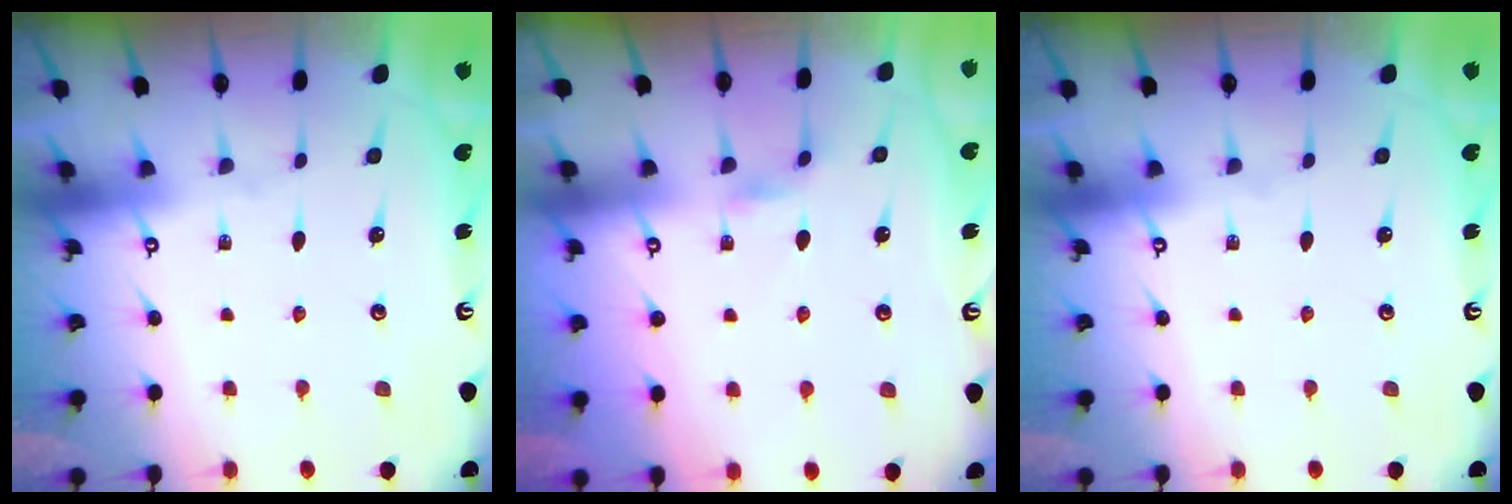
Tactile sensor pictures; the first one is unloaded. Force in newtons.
{"total": 1.7, "press": 1.7, "slide": 0.4}
{"total": 0.0}